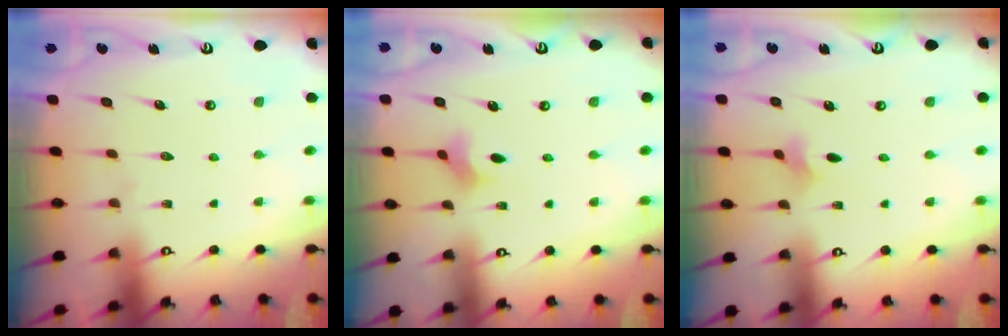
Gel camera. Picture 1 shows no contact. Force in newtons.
{"total": 2.7, "press": 2.7, "slide": 0.5}
{"total": 1.8, "press": 1.7, "slide": 0.5}